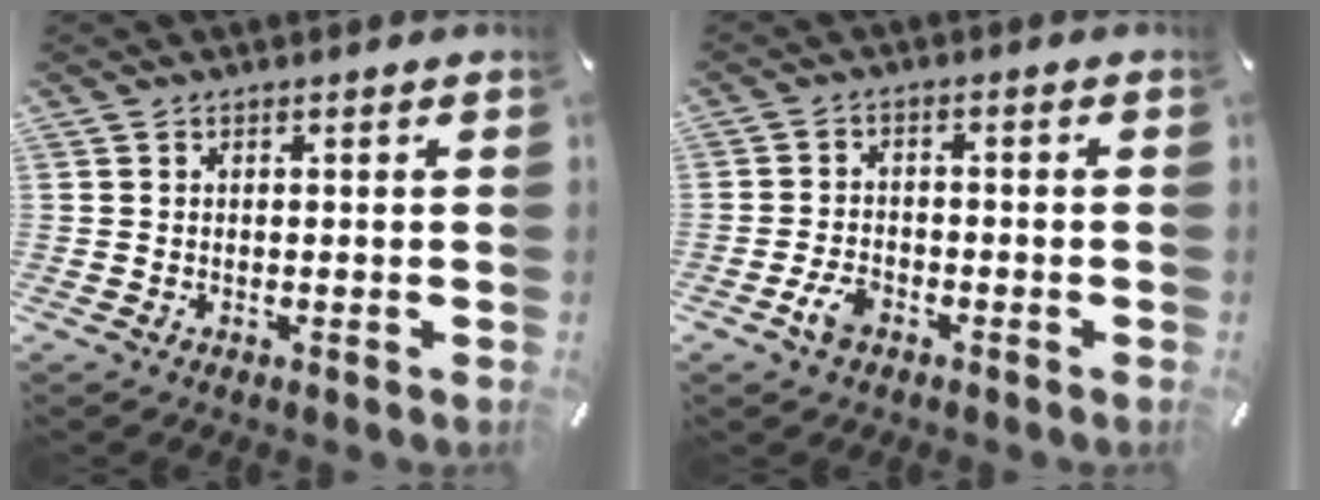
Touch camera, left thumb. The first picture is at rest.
{"total": 4.4, "force": [-2.5, 2.6, 2.5], "torque": [-0.058, 0.008, -0.049]}